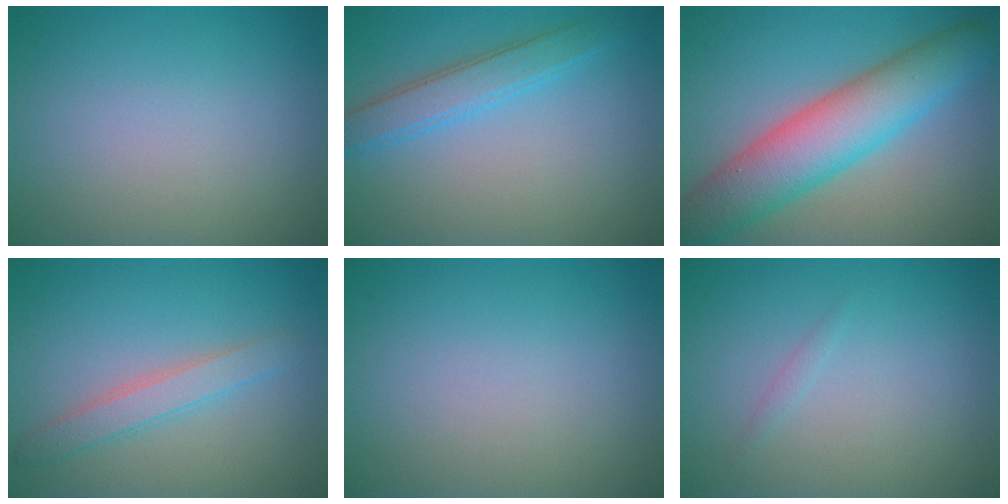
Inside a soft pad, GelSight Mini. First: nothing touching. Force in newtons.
{"total": 3.2, "press": 3.2, "slide": 0.1}
{"total": 8.7, "press": 8.7, "slide": 0.5}
{"total": 2.4, "press": 2.4, "slide": 0.2}
{"total": 0.0}
{"total": 0.6, "press": 0.6, "slide": 0.0}